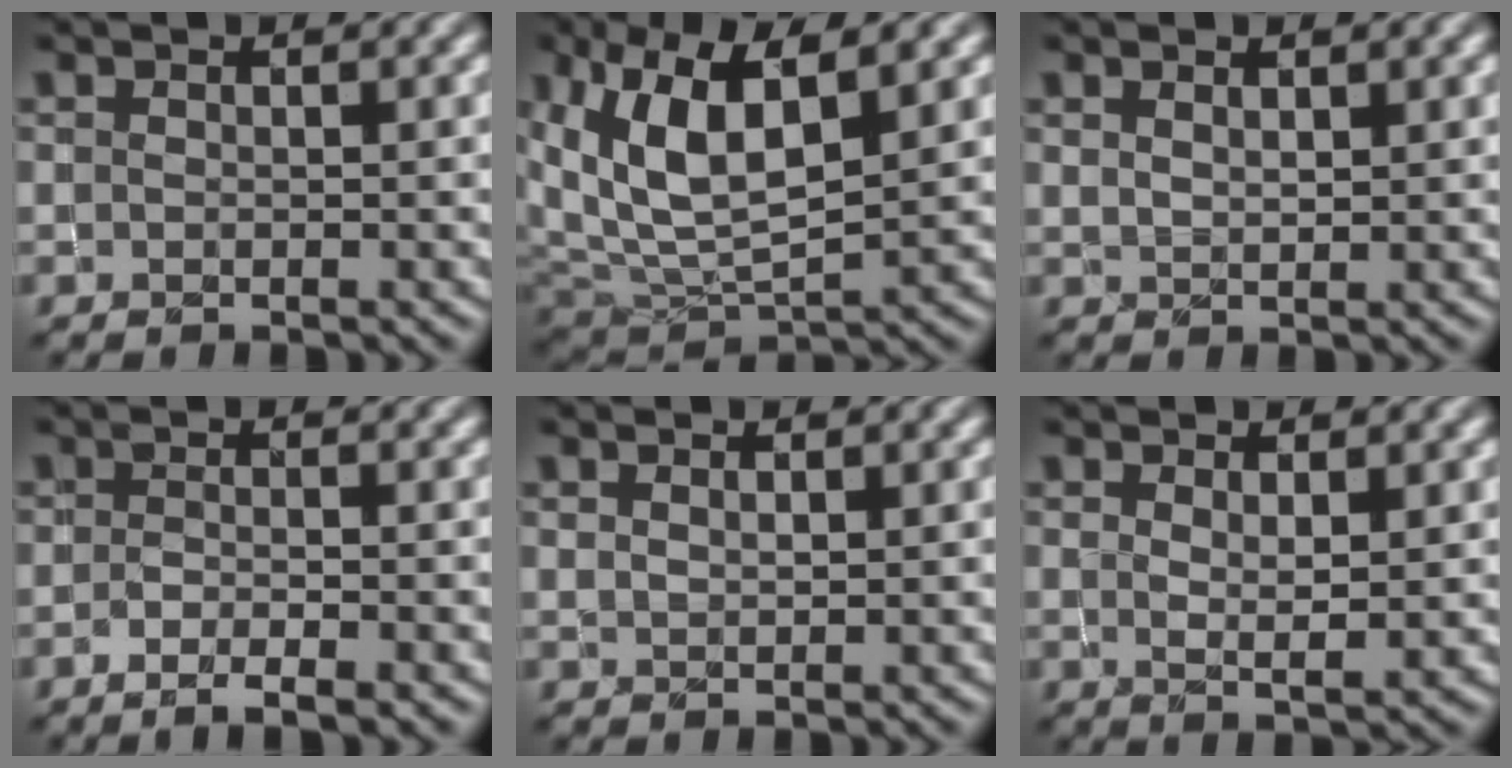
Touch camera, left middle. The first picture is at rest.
{"total": 8.8, "force": [3.2, 4.4, 6.9], "torque": [-0.148, 0.004, 0.058]}
{"total": 1.2, "force": [1.0, 0.5, 0.5], "torque": [-0.014, 0.002, 0.022]}
{"total": 2.4, "force": [-1.5, 0.5, 1.8], "torque": [-0.033, -0.002, -0.028]}
{"total": 0.9, "force": [0.8, 0.3, 0.2], "torque": [-0.010, 0.004, 0.016]}
{"total": 1.7, "force": [0.9, 0.4, 1.4], "torque": [-0.025, -0.005, 0.020]}